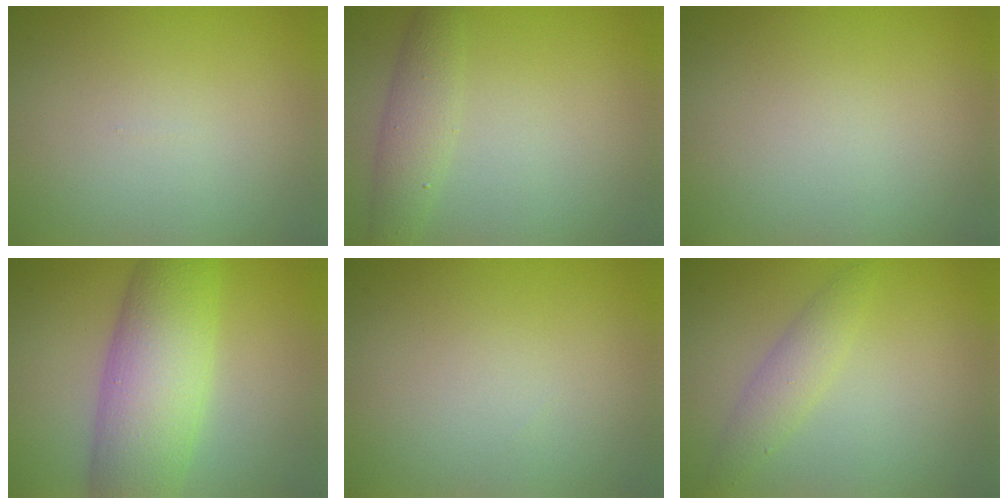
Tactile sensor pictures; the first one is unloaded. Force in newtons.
{"total": 2.7, "press": 2.7, "slide": 0.1}
{"total": 0.0}
{"total": 9.0, "press": 9.0, "slide": 0.1}
{"total": 0.0}
{"total": 2.1, "press": 2.1, "slide": 0.1}